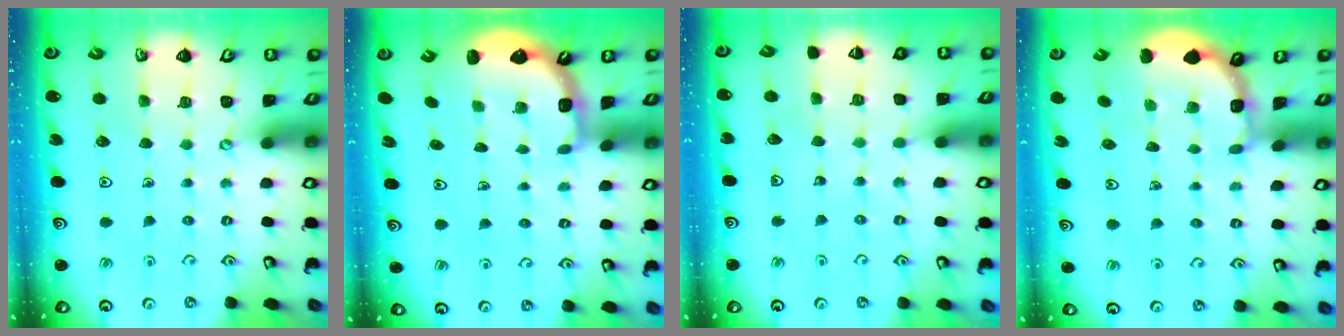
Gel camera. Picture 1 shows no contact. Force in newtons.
{"total": 2.3, "press": 1.8, "slide": 1.3}
{"total": 3.1, "press": 3.1, "slide": 0.3}
{"total": 2.0, "press": 2.0, "slide": 0.1}